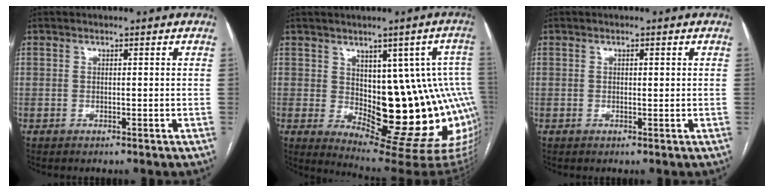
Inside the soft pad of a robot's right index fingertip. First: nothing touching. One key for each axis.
{"total": 19.3, "fx": -1.2, "fy": 7.5, "fz": 17.8, "tx": -0.148, "ty": 0.021, "tz": 0.010}
{"total": 0.8, "fx": 0.2, "fy": 0.3, "fz": 0.7, "tx": -0.007, "ty": 0.001, "tz": 0.003}